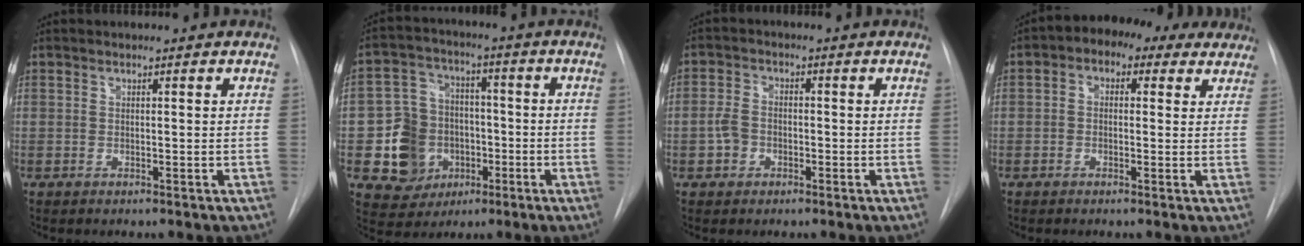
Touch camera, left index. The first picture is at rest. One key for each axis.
{"total": 11.1, "fx": -2.9, "fy": 10.2, "fz": 3.3, "tx": -0.066, "ty": 0.034, "tz": -0.037}
{"total": 3.5, "fx": -1.2, "fy": 2.8, "fz": 1.7, "tx": -0.041, "ty": 0.010, "tz": -0.022}
{"total": 8.5, "fx": 4.6, "fy": 5.3, "fz": 4.7, "tx": -0.058, "ty": 0.045, "tz": 0.053}